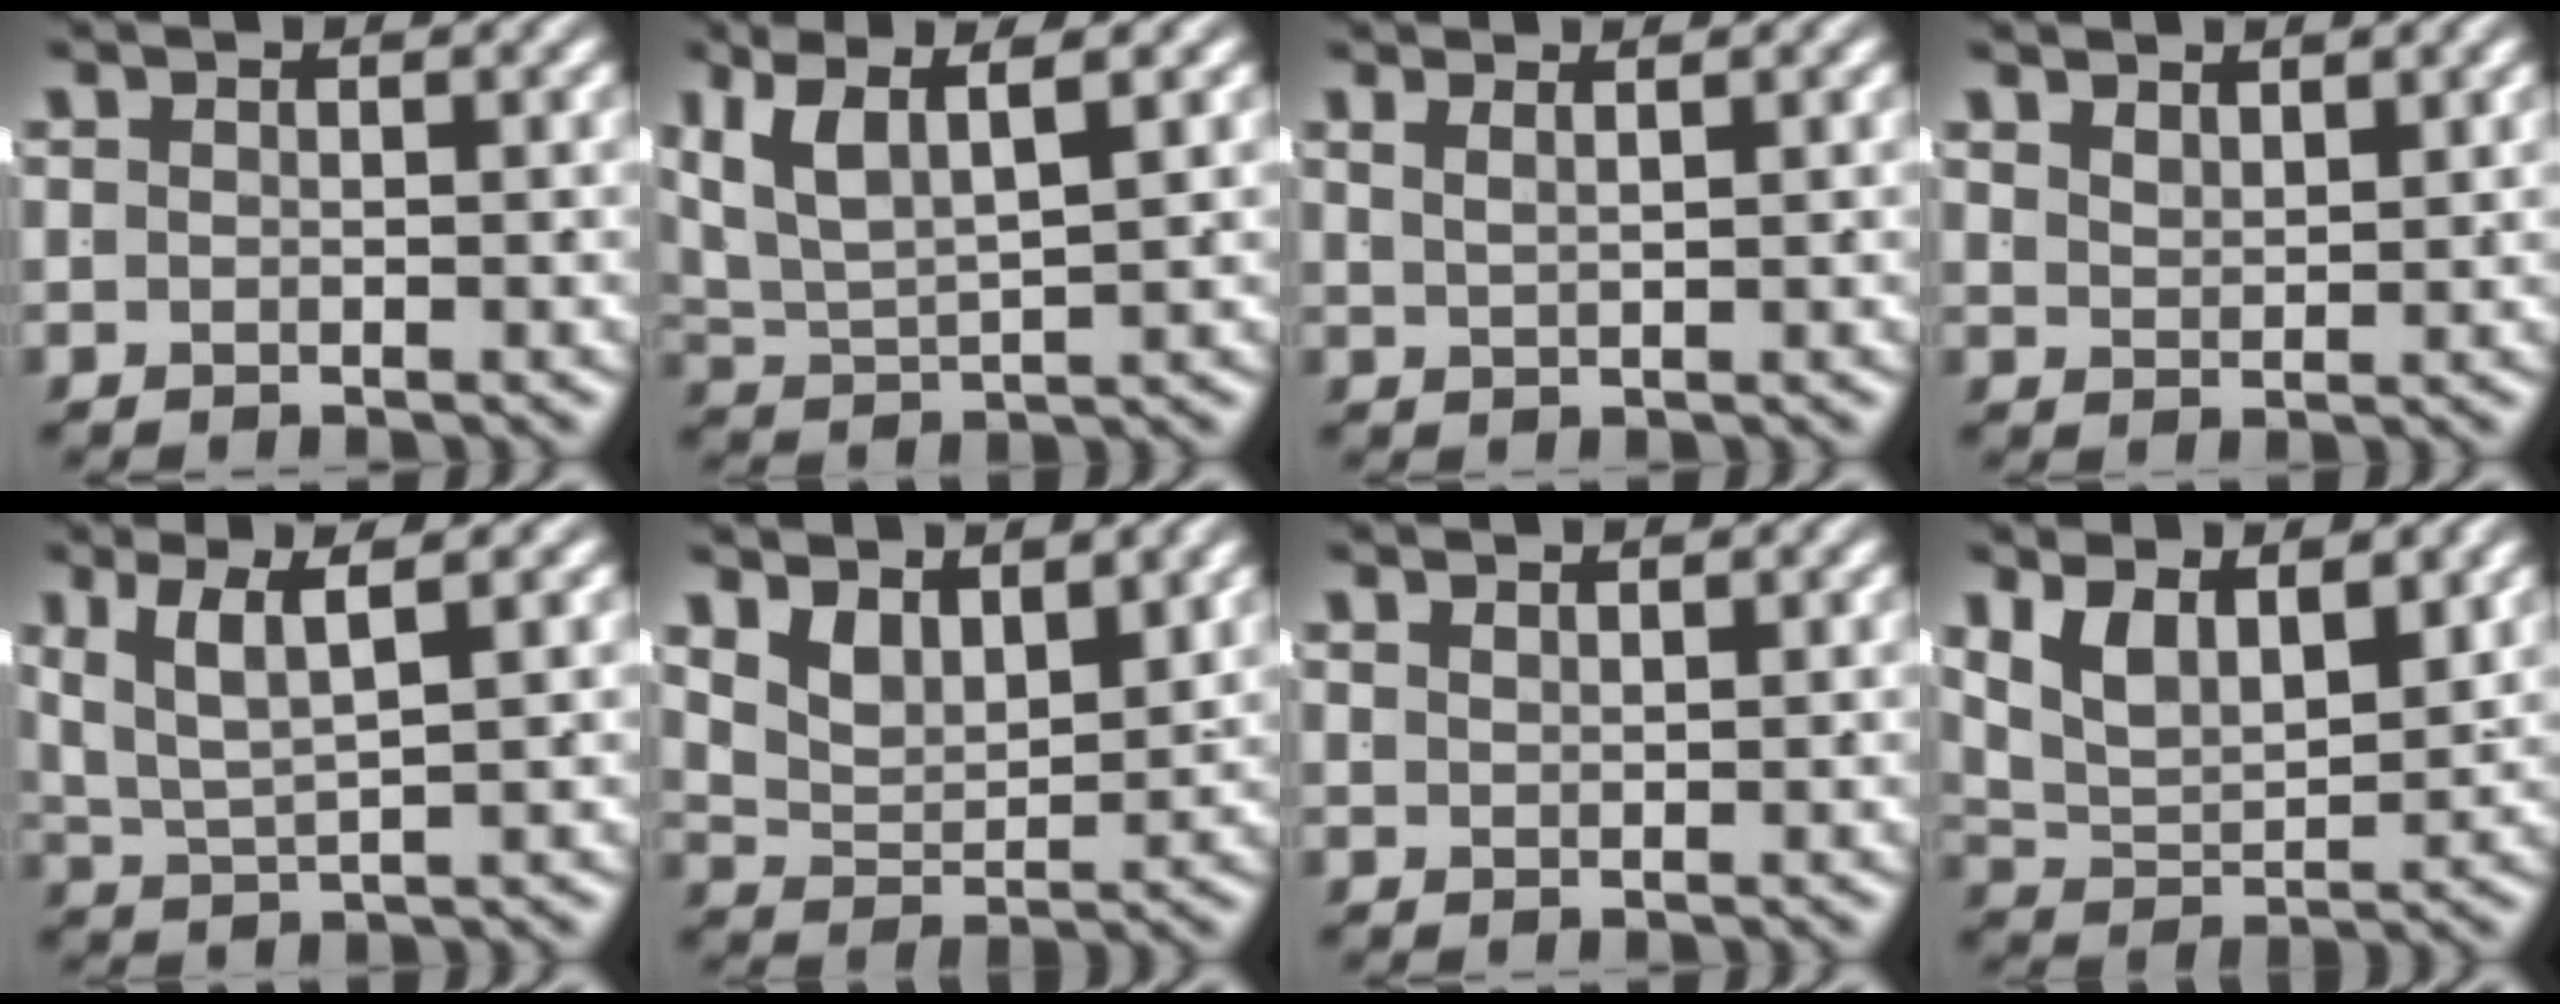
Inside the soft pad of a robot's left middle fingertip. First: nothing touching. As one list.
[{"total": 7.1, "force": [2.7, 4.4, 4.8], "torque": [-0.106, -0.002, 0.047]}, {"total": 1.6, "force": [1.0, -1.2, 0.4], "torque": [0.003, -0.004, 0.030]}, {"total": 2.0, "force": [1.8, -0.8, 0.2], "torque": [0.007, -0.008, 0.045]}, {"total": 4.5, "force": [1.6, 2.1, 3.7], "torque": [-0.074, -0.009, 0.035]}, {"total": 4.6, "force": [2.4, 2.8, 2.7], "torque": [-0.053, -0.013, 0.041]}, {"total": 1.4, "force": [0.9, -1.1, -0.1], "torque": [0.017, -0.001, 0.024]}, {"total": 5.9, "force": [1.9, 4.1, 3.8], "torque": [-0.080, -0.012, 0.032]}]